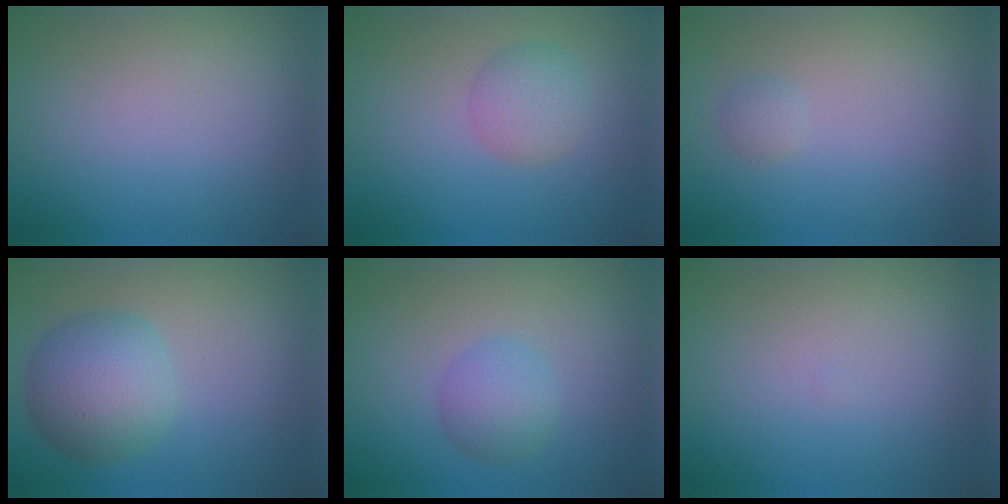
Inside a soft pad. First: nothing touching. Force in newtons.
{"total": 2.2, "press": 2.2, "slide": 0.1}
{"total": 0.8, "press": 0.8, "slide": 0.1}
{"total": 6.2, "press": 6.2, "slide": 0.1}
{"total": 2.7, "press": 2.7, "slide": 0.0}
{"total": 0.0}